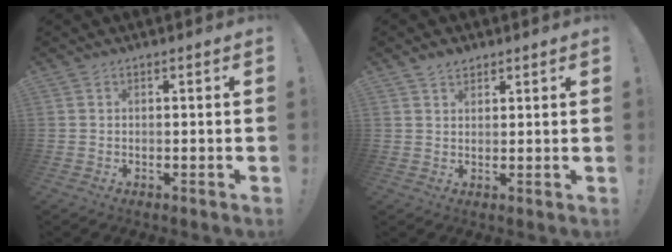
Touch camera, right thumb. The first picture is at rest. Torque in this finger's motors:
{"motor_torque": [-0.04, 0.00, 0.26, 0.09, 0.00]}